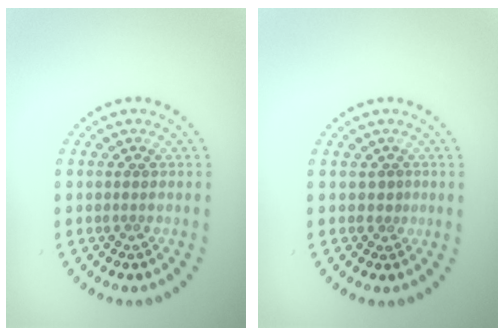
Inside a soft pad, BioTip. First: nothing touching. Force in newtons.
{"total": 0.6, "press": 0.4, "slide": 0.5}